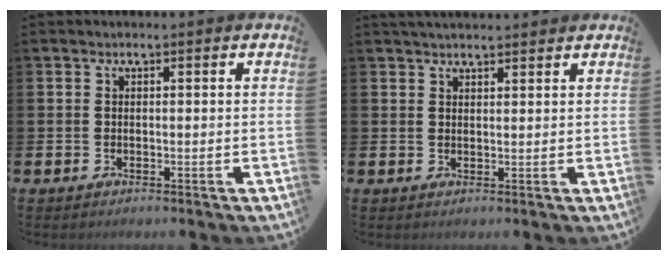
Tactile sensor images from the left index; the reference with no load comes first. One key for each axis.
{"total": 2.4, "fx": 2.4, "fy": 0.4, "fz": 0.4, "tx": -0.001, "ty": -0.007, "tz": 0.041}